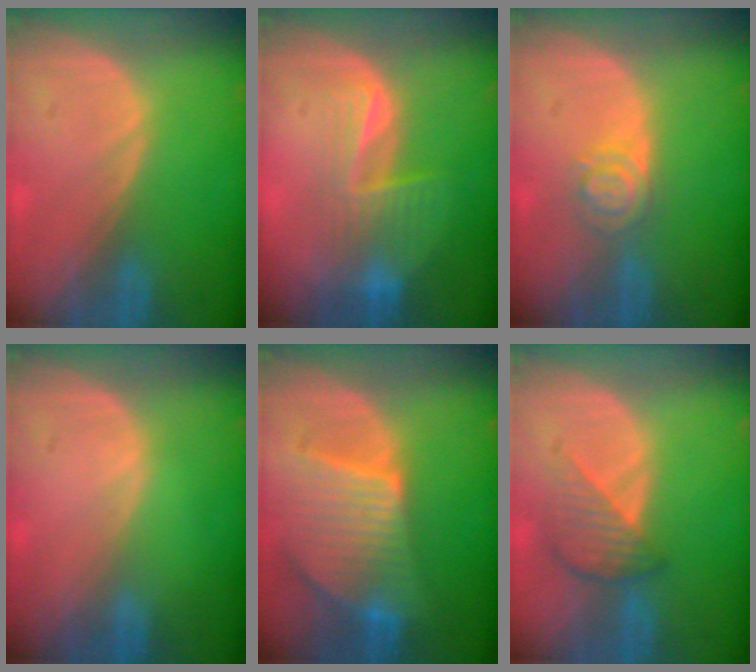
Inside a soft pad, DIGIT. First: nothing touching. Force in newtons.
{"total": 6.8, "press": 6.3, "slide": 2.4}
{"total": 4.2, "press": 3.8, "slide": 1.7}
{"total": 0.0}
{"total": 9.4, "press": 8.2, "slide": 4.6}
{"total": 4.6, "press": 4.3, "slide": 1.7}